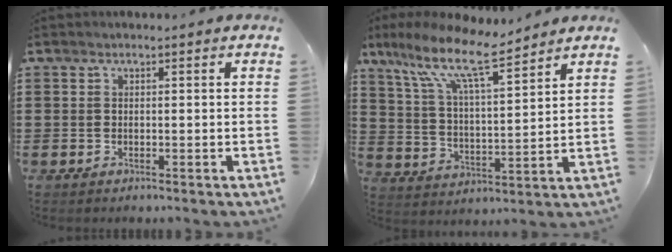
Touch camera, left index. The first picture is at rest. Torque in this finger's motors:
{"motor_torque": [2.14, 0.00, 0.37, 0.11]}